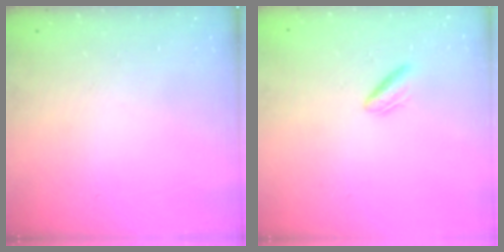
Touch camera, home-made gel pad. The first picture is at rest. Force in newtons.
{"total": 2.2, "press": 1.9, "slide": 1.1}